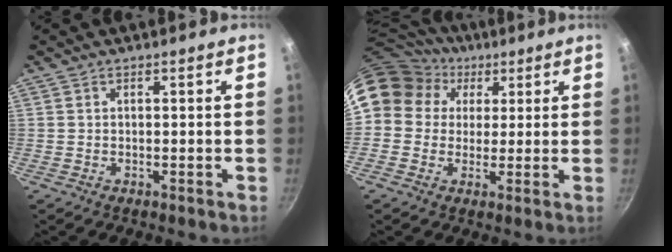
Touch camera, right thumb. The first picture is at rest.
{"total": 15.3, "force": [5.2, 13.3, 5.5], "torque": [-0.093, 0.023, 0.081]}